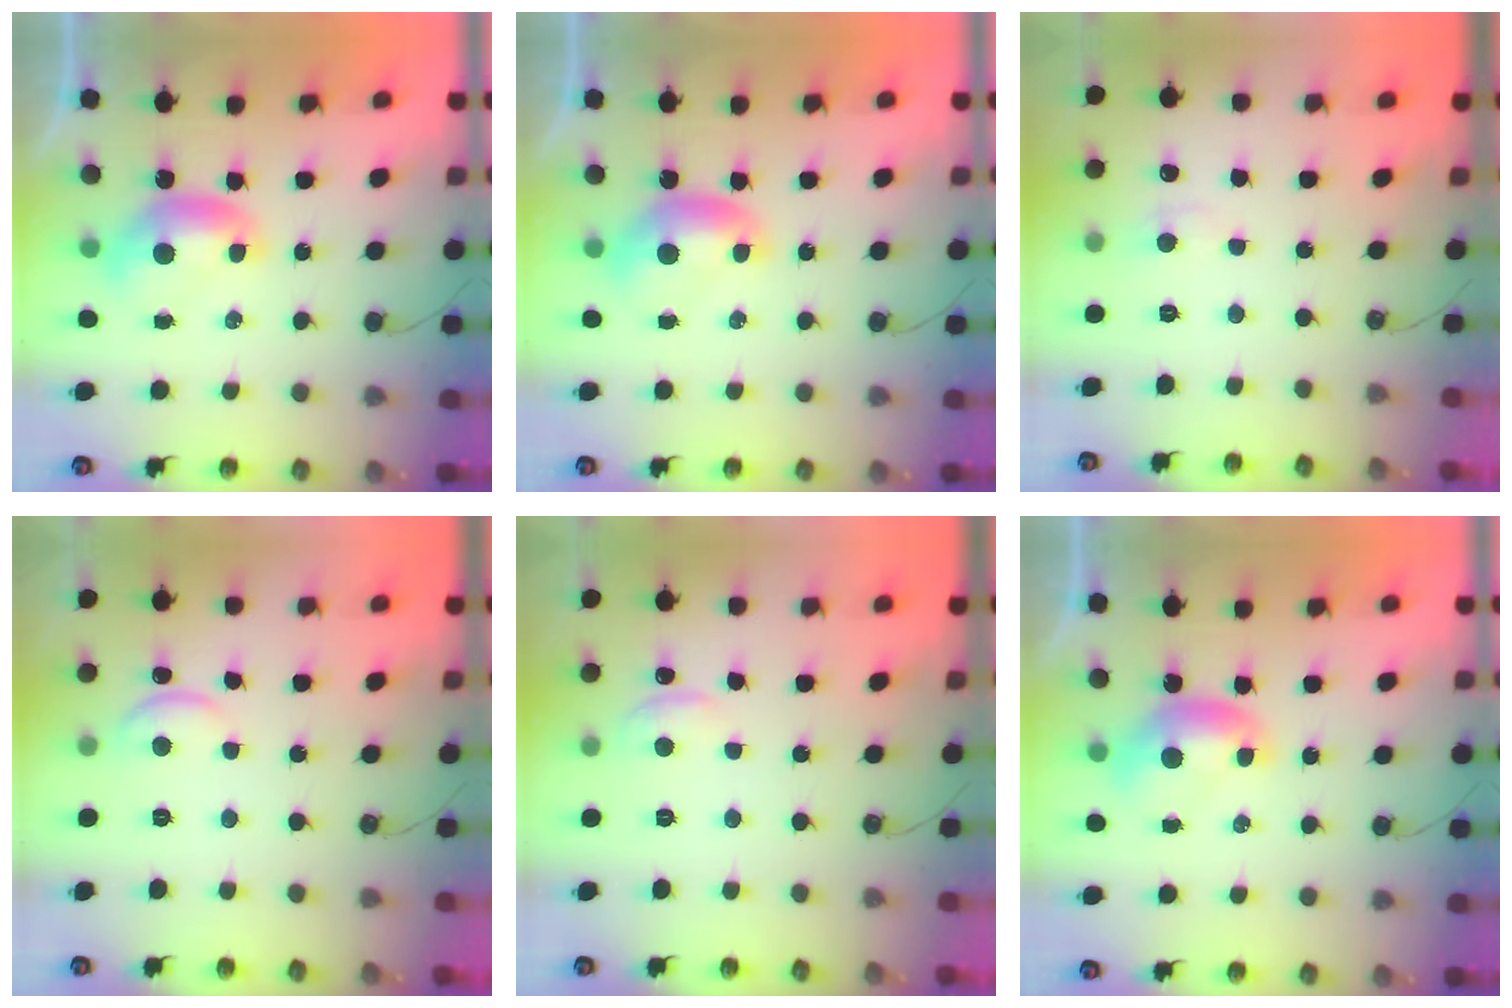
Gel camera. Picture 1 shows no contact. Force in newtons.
{"total": 0.0}
{"total": 0.6, "press": 0.3, "slide": 0.5}
{"total": 1.2, "press": 1.2, "slide": 0.3}
{"total": 1.1, "press": 0.8, "slide": 0.7}
{"total": 0.0}